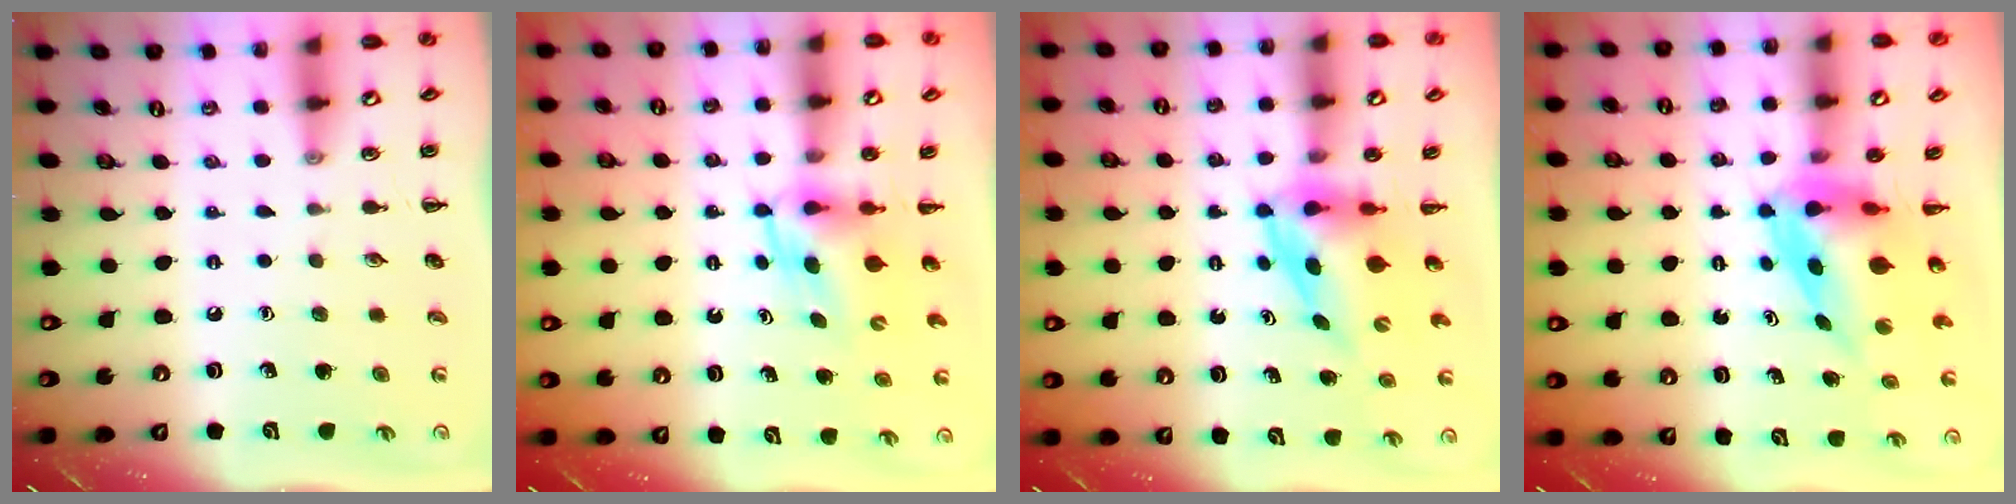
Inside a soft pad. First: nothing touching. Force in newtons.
{"total": 4.4, "press": 4.4, "slide": 0.6}
{"total": 3.9, "press": 3.9, "slide": 0.8}
{"total": 5.4, "press": 5.2, "slide": 1.5}